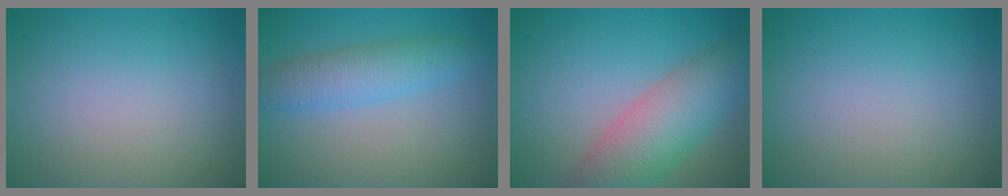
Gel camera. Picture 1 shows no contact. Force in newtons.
{"total": 3.8, "press": 3.8, "slide": 0.1}
{"total": 7.0, "press": 7.0, "slide": 0.3}
{"total": 0.0}